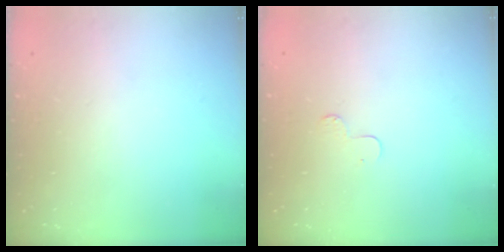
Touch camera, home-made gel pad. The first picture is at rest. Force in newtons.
{"total": 3.3, "press": 3.3, "slide": 0.3}